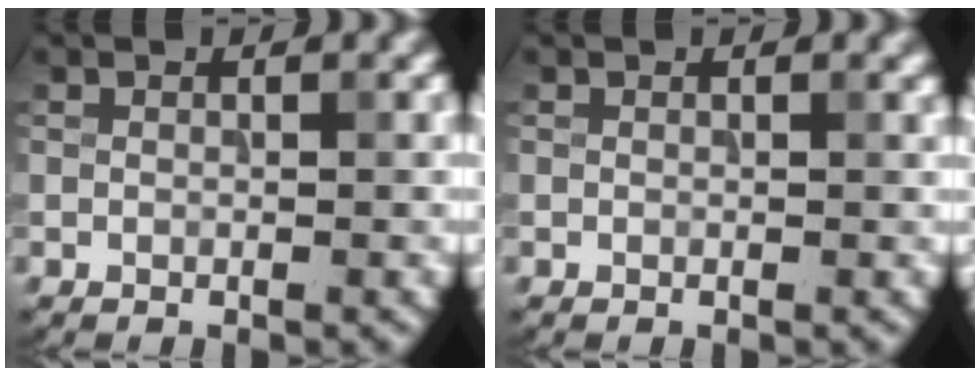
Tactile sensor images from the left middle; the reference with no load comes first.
{"total": 0.0}